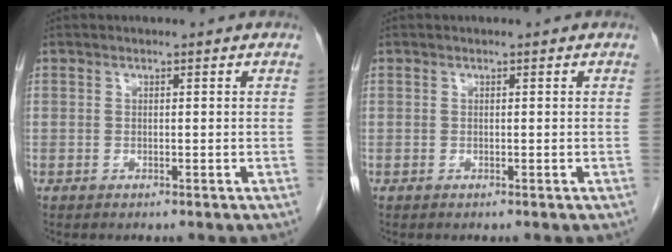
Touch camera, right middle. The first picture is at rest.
{"total": 0.0}